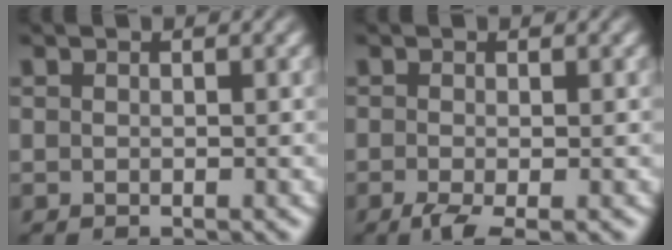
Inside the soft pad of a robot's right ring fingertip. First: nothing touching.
{"total": 3.0, "force": [-2.1, 1.2, 1.8], "torque": [-0.041, -0.018, -0.026]}